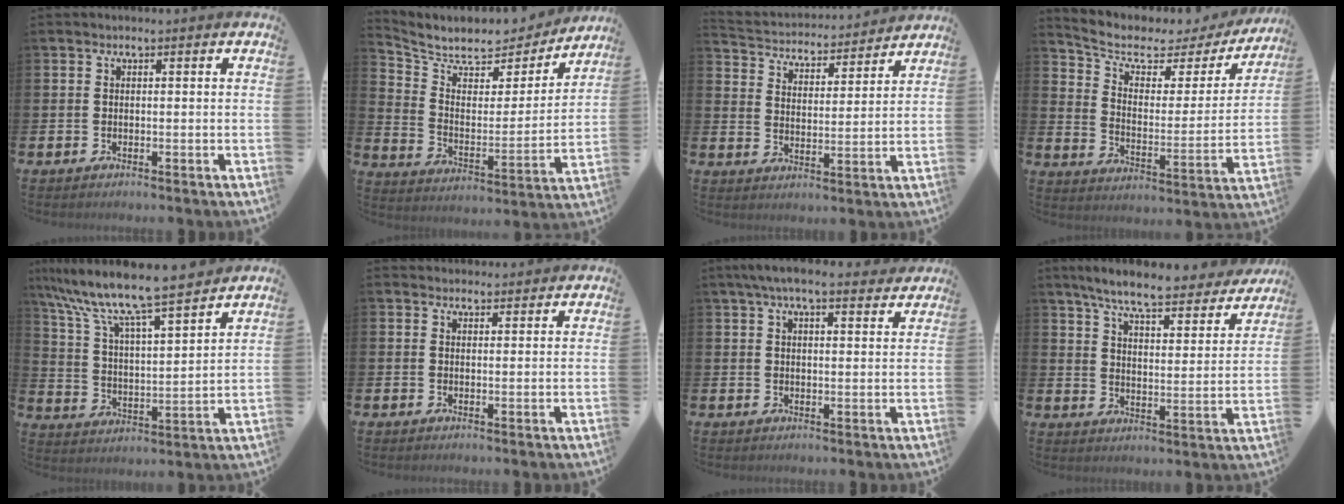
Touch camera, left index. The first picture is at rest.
{"total": 7.3, "force": [6.5, 3.0, 1.5], "torque": [-0.070, -0.055, 0.110]}
{"total": 4.1, "force": [3.9, 1.2, -0.1], "torque": [-0.022, -0.041, 0.061]}
{"total": 5.9, "force": [4.5, 2.8, 2.5], "torque": [-0.075, -0.032, 0.068]}
{"total": 10.4, "force": [9.3, 0.8, 4.6], "torque": [-0.125, -0.060, 0.156]}
{"total": 2.1, "force": [2.0, 0.6, -0.1], "torque": [0.015, -0.011, 0.034]}
{"total": 5.6, "force": [4.9, 0.9, 2.6], "torque": [-0.046, -0.016, 0.086]}
{"total": 7.6, "force": [6.9, 0.7, 3.0], "torque": [-0.077, -0.046, 0.115]}